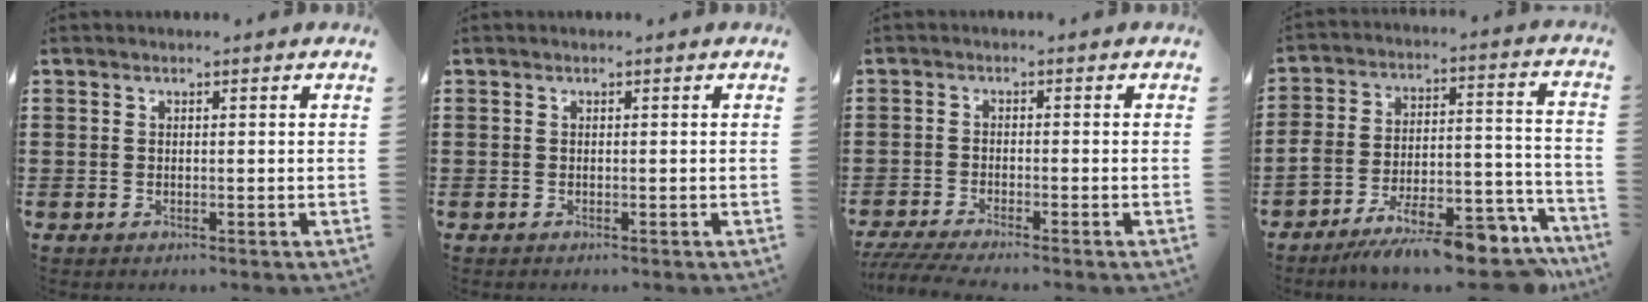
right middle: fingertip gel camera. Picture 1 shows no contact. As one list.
[{"total": 0.0}, {"total": 3.1, "force": [-2.8, 0.0, 1.3], "torque": [-0.037, -0.013, -0.059]}, {"total": 14.2, "force": [-12.2, 2.8, 6.5], "torque": [-0.086, 0.059, -0.219]}]